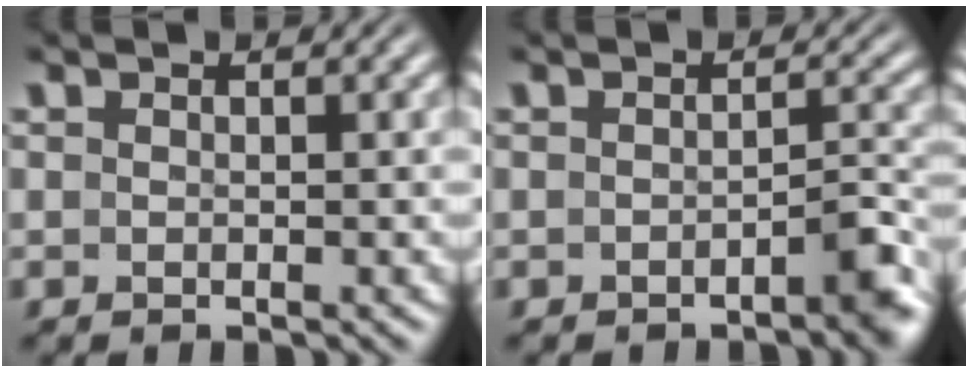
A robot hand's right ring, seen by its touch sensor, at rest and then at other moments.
{"total": 2.4, "force": [-1.7, 0.3, 1.7], "torque": [-0.019, -0.001, -0.030]}